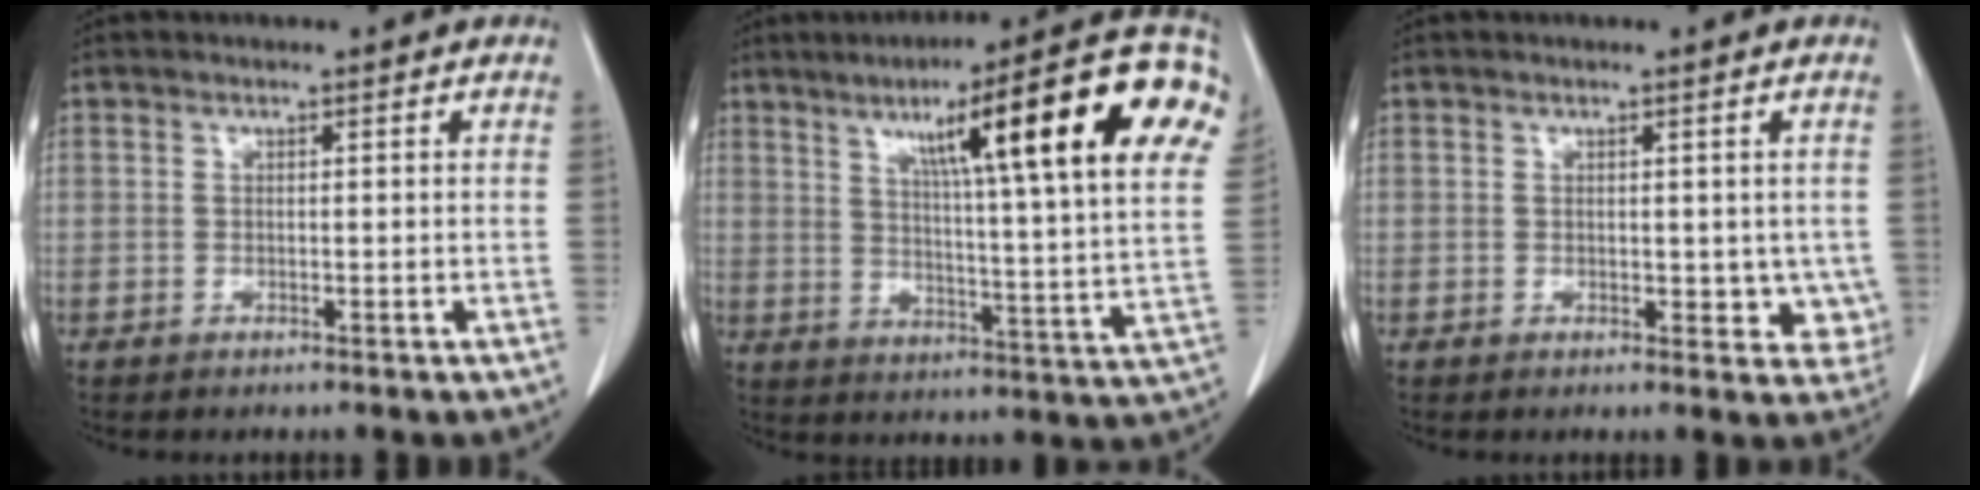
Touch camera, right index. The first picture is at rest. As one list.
[{"total": 24.9, "force": [10.0, 1.4, 22.8], "torque": [-0.282, 0.034, 0.133]}, {"total": 4.2, "force": [0.2, 2.6, 3.4], "torque": [-0.016, -0.005, 0.004]}]